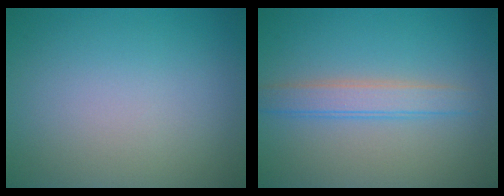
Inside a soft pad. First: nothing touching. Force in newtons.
{"total": 2.8, "press": 2.8, "slide": 0.1}